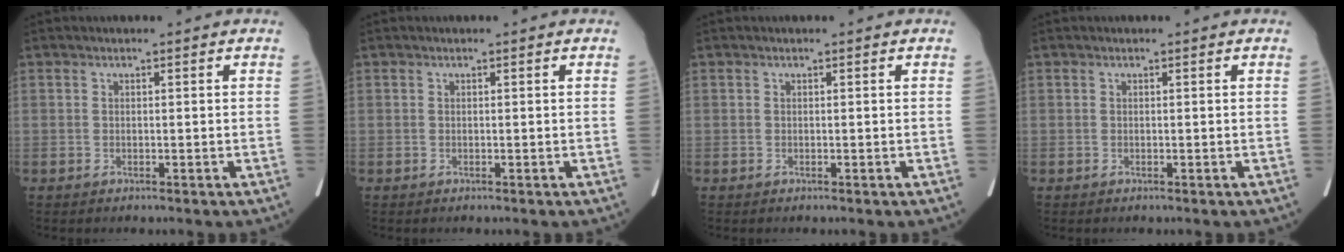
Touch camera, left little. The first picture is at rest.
{"total": 0.0}
{"total": 0.0}
{"total": 0.0}